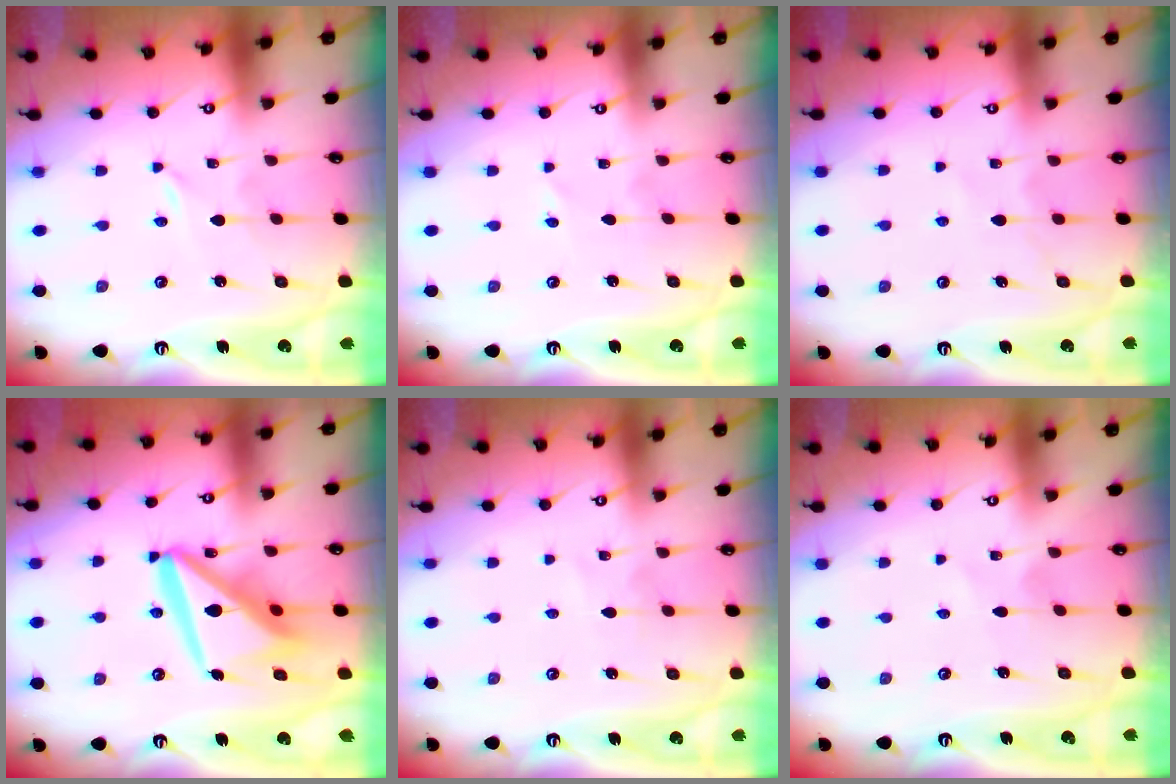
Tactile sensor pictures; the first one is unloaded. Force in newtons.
{"total": 1.7, "press": 1.6, "slide": 0.3}
{"total": 5.5, "press": 5.5, "slide": 0.5}
{"total": 15.9, "press": 15.9, "slide": 1.3}
{"total": 2.7, "press": 2.7, "slide": 0.3}
{"total": 2.5, "press": 2.5, "slide": 0.3}